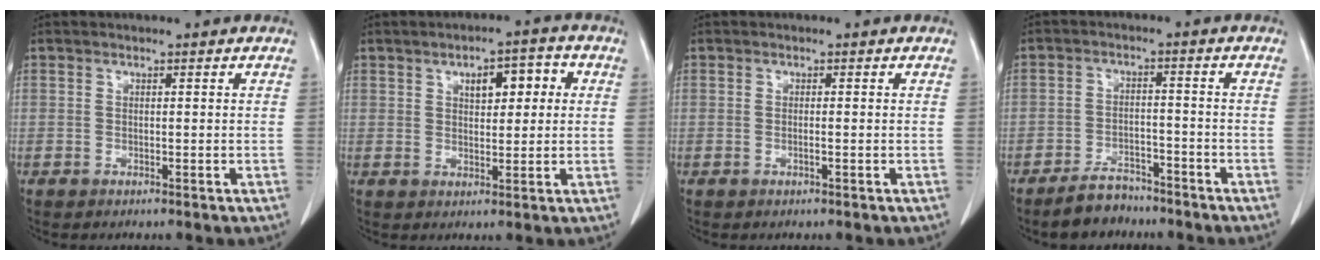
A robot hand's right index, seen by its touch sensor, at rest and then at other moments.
{"total": 6.9, "force": [2.0, 3.2, 5.8], "torque": [-0.084, 0.022, 0.034]}
{"total": 1.2, "force": [-0.3, 0.3, 1.1], "torque": [-0.027, 0.001, -0.002]}
{"total": 6.3, "force": [-5.3, 2.9, 2.0], "torque": [-0.041, 0.002, -0.087]}